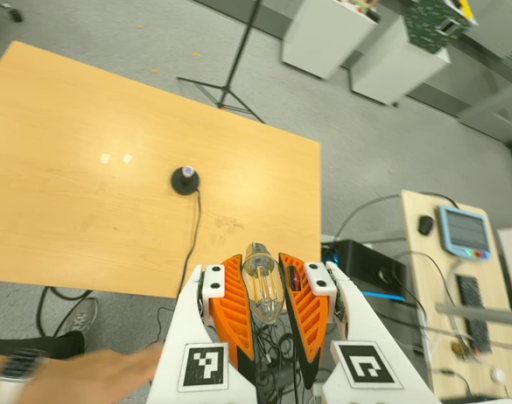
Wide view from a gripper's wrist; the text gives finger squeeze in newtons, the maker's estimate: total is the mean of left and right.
{"total": 21.7, "left": 24.3, "right": 19.0}